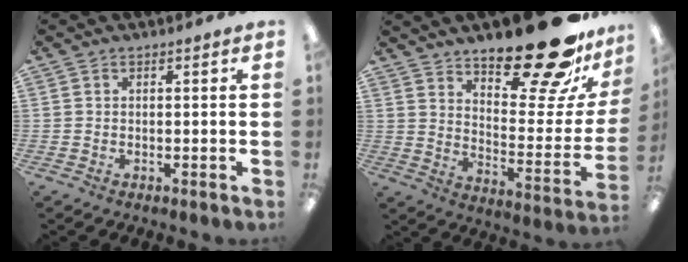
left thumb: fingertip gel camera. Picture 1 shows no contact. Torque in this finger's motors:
{"motor_torque": [0.87, 0.87, 1.39, -1.39, 0.13]}